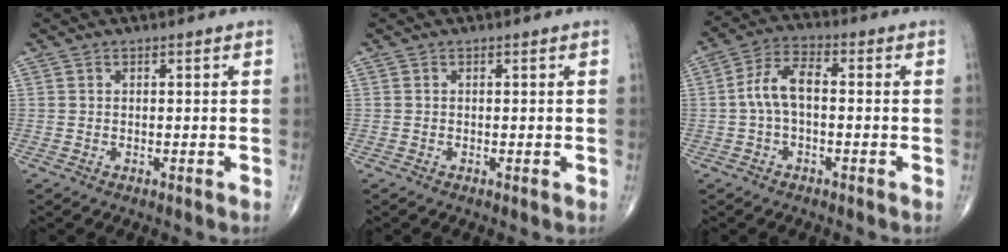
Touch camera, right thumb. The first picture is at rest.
{"total": 0.0}
{"total": 7.1, "force": [-0.4, 3.6, 6.1], "torque": [-0.117, 0.028, -0.017]}